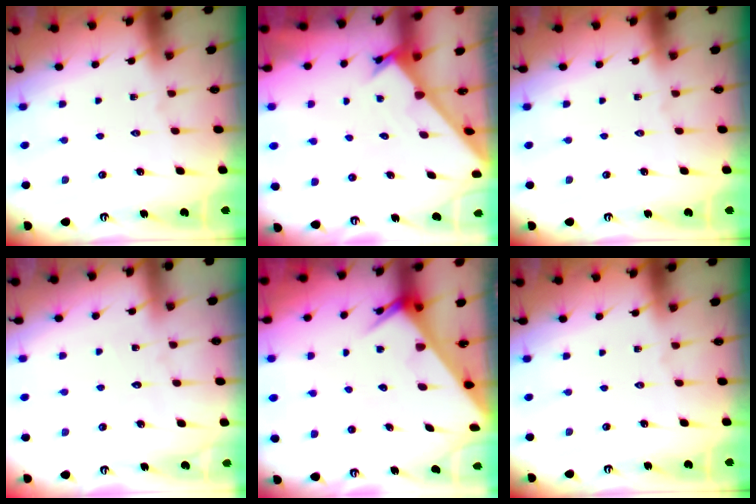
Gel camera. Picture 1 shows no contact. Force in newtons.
{"total": 1.7, "press": 1.7, "slide": 0.1}
{"total": 0.0}
{"total": 3.1, "press": 3.1, "slide": 0.2}
{"total": 4.4, "press": 4.4, "slide": 0.3}
{"total": 0.0}